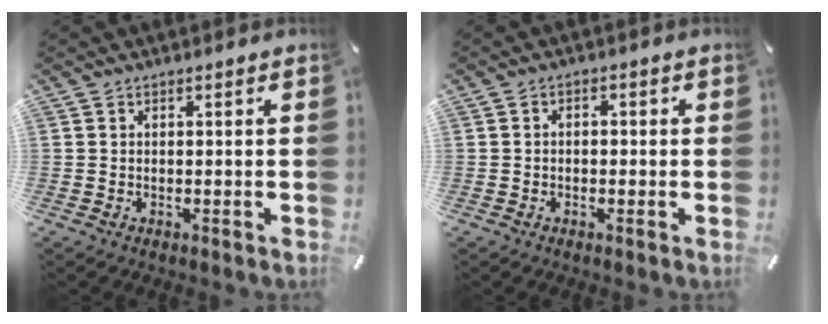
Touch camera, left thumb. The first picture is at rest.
{"total": 1.7, "force": [-0.9, 1.2, 0.8], "torque": [-0.015, 0.007, -0.019]}